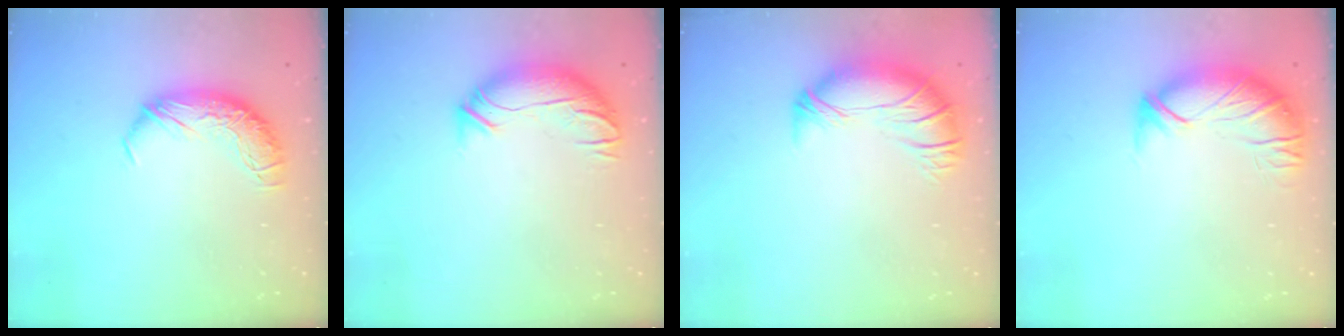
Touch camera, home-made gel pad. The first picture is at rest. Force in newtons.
{"total": 3.4, "press": 2.1, "slide": 2.6}
{"total": 2.8, "press": 0.9, "slide": 2.6}
{"total": 2.8, "press": 1.3, "slide": 2.5}